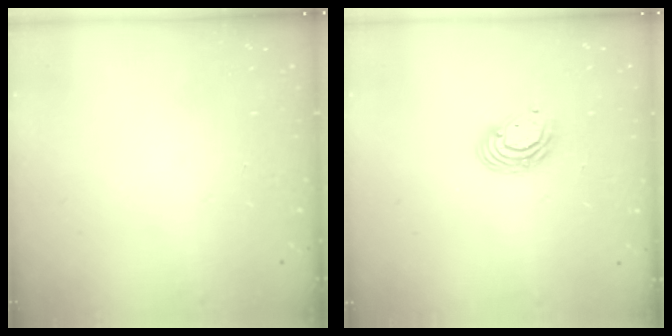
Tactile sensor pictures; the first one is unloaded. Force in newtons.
{"total": 6.5, "press": 6.5, "slide": 0.2}